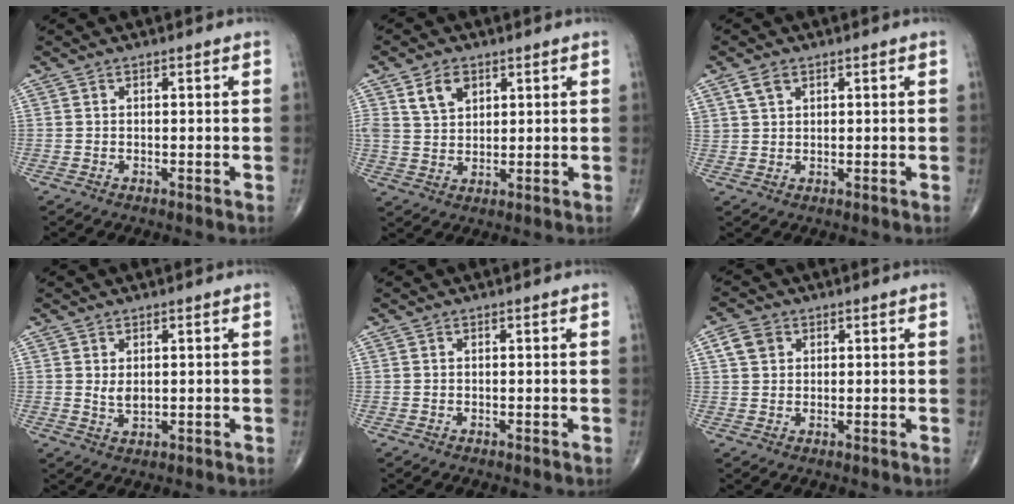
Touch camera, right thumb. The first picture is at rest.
{"total": 6.0, "force": [3.1, 3.9, 3.3], "torque": [-0.046, -0.016, 0.061]}
{"total": 3.1, "force": [1.7, 1.9, 1.6], "torque": [-0.029, -0.004, 0.039]}
{"total": 2.4, "force": [0.6, 1.3, 1.9], "torque": [-0.027, -0.008, 0.016]}
{"total": 0.0}
{"total": 4.0, "force": [1.5, 3.2, 1.9], "torque": [-0.026, 0.002, 0.027]}